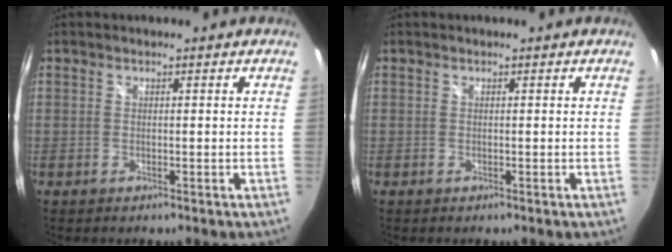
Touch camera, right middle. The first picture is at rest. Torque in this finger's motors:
{"motor_torque": [-0.03, -0.10, 0.00, 0.01]}